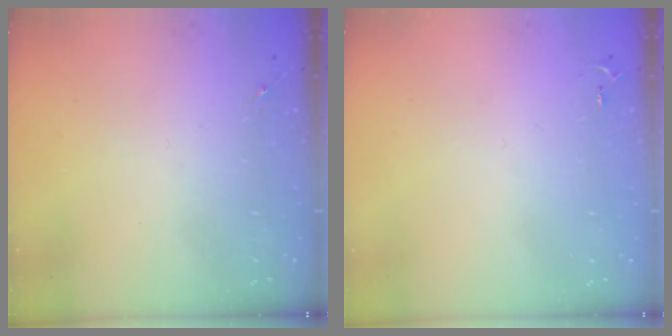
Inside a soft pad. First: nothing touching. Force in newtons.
{"total": 2.6, "press": 2.6, "slide": 0.4}